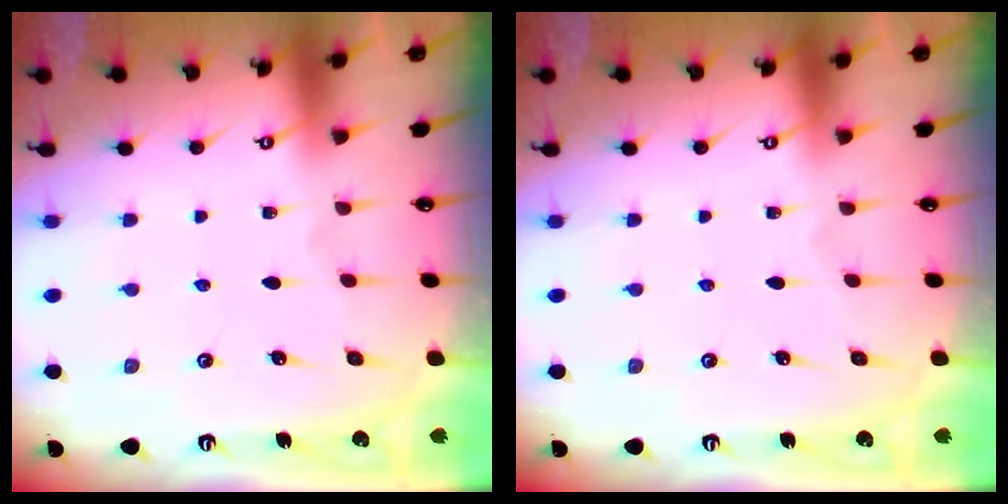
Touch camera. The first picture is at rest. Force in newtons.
{"total": 0.0}